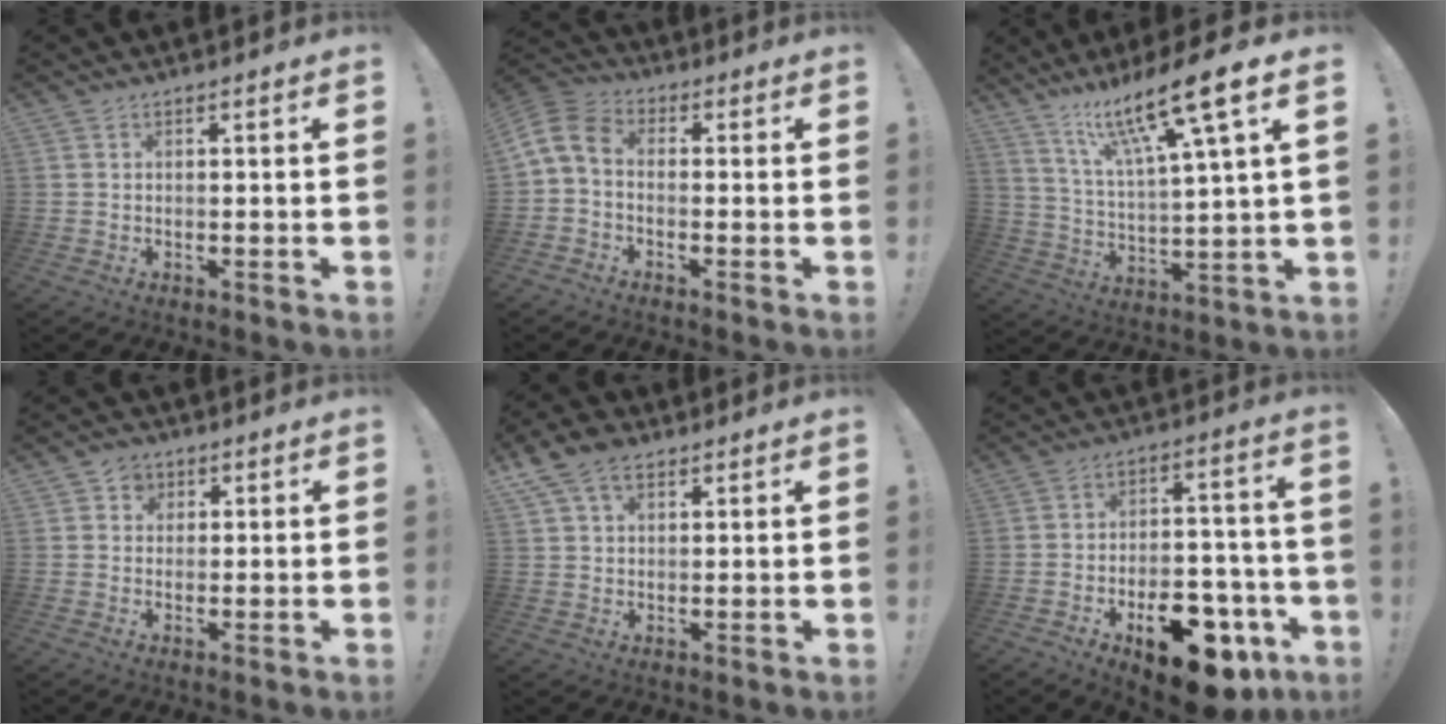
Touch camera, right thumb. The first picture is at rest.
{"total": 7.4, "force": [-0.6, 5.0, 5.4], "torque": [-0.120, 0.009, -0.007]}
{"total": 16.6, "force": [10.3, 2.4, 12.8], "torque": [-0.216, -0.064, 0.157]}
{"total": 3.8, "force": [1.7, 3.3, 0.7], "torque": [0.002, -0.006, 0.028]}
{"total": 8.9, "force": [4.8, 5.6, 4.9], "torque": [-0.091, -0.005, 0.096]}
{"total": 16.5, "force": [-8.7, 9.0, 10.8], "torque": [-0.110, 0.075, -0.128]}